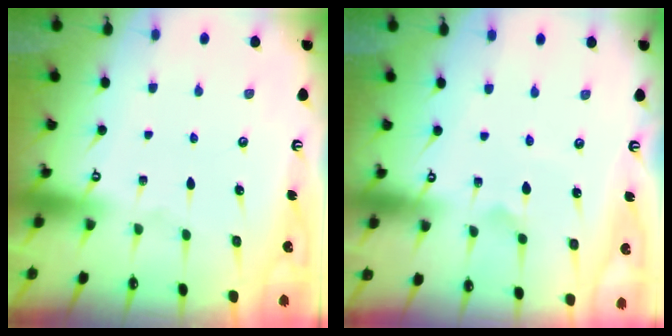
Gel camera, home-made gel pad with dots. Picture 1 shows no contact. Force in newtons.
{"total": 1.7, "press": 1.6, "slide": 0.5}